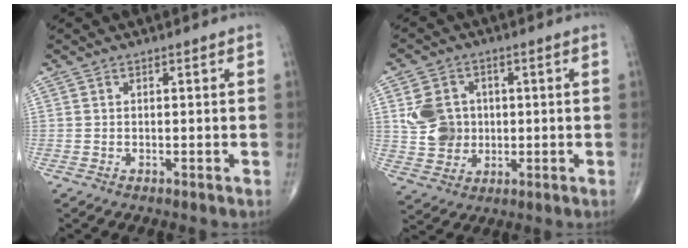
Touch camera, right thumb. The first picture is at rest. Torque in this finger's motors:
{"motor_torque": [0.02, 0.21, 0.49, 0.35, 0.06]}